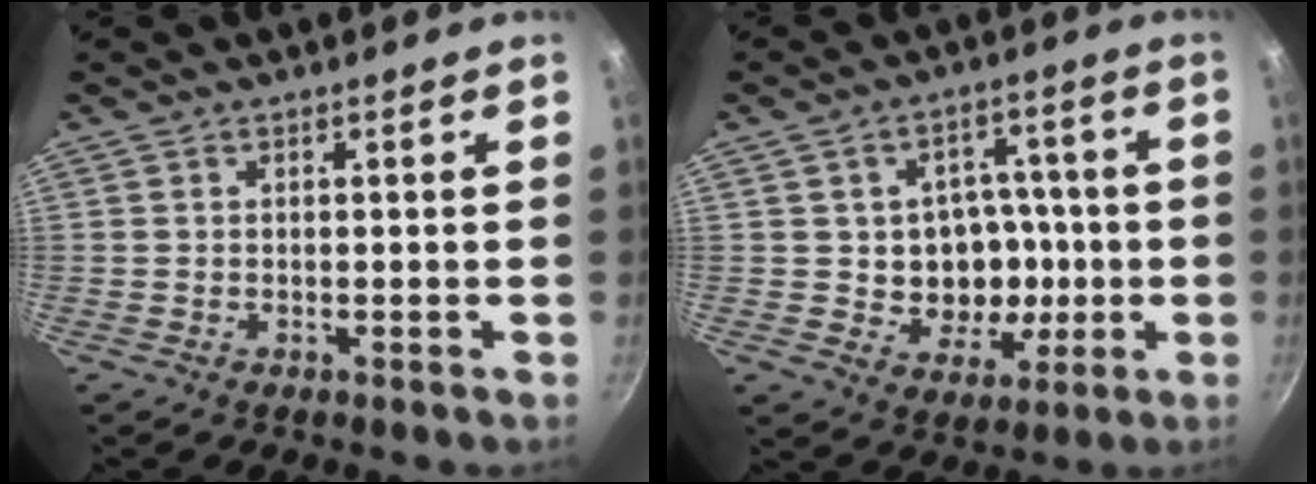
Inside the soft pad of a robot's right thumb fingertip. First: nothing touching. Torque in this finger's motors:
{"motor_torque": [-0.02, 0.03, 0.01, 0.01, 0.04]}